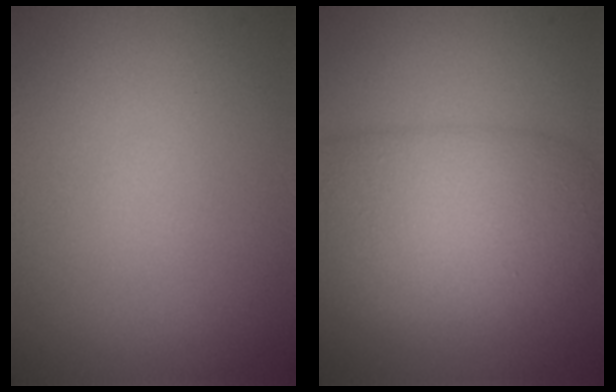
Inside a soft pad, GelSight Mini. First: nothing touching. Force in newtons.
{"total": 8.7, "press": 8.6, "slide": 0.2}